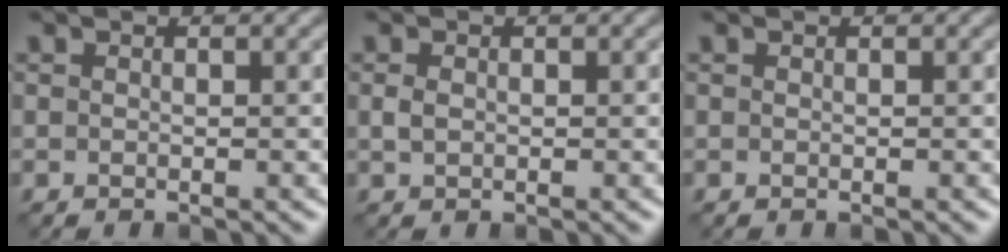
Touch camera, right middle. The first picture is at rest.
{"total": 1.0, "force": [0.1, 0.7, 0.6], "torque": [-0.015, -0.001, 0.002]}
{"total": 0.0}